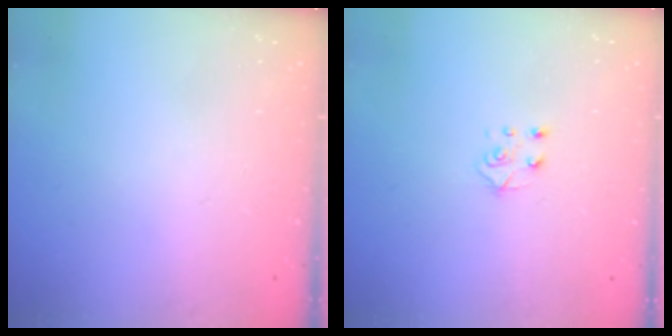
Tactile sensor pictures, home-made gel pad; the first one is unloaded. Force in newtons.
{"total": 4.3, "press": 4.3, "slide": 0.5}